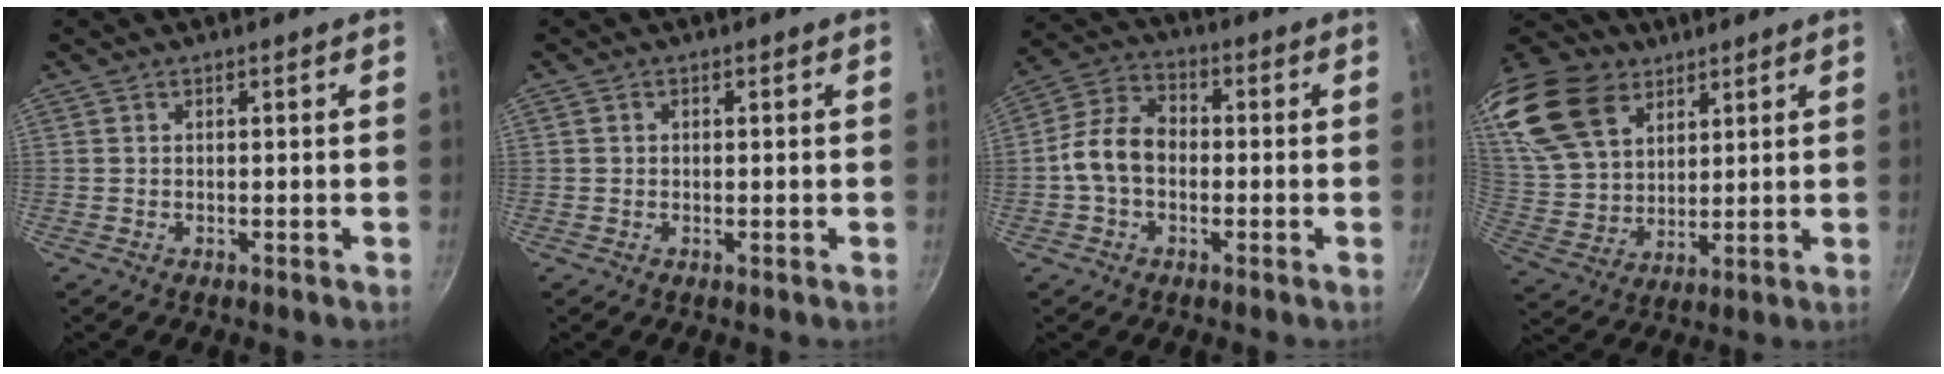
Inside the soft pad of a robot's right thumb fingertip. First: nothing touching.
{"total": 0.8, "force": [0.1, 0.7, 0.4], "torque": [-0.004, 0.004, 0.001]}
{"total": 9.2, "force": [-1.2, 6.7, 6.2], "torque": [-0.098, 0.030, -0.039]}
{"total": 22.7, "force": [13.8, 14.7, 10.5], "torque": [-0.215, -0.028, 0.272]}